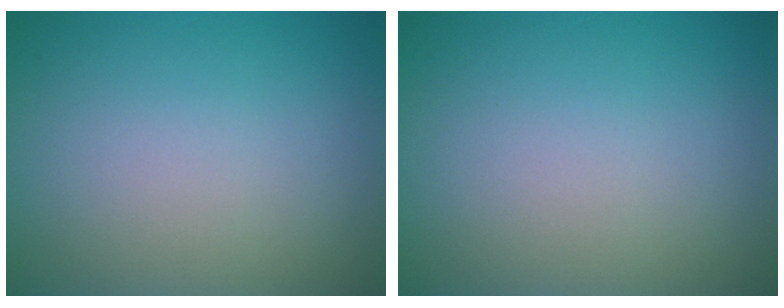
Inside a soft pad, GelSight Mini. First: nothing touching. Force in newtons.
{"total": 0.0}